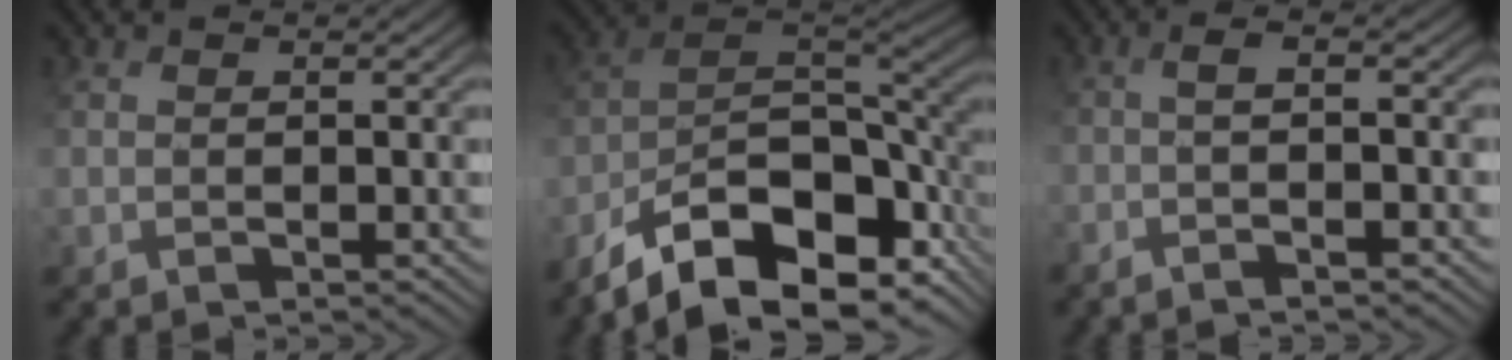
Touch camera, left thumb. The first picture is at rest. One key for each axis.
{"total": 16.6, "fx": -10.1, "fy": 7.4, "fz": 10.9, "tx": -0.243, "ty": -0.035, "tz": -0.163}
{"total": 3.9, "fx": -1.4, "fy": 0.7, "fz": 3.5, "tx": -0.055, "ty": 0.003, "tz": -0.042}